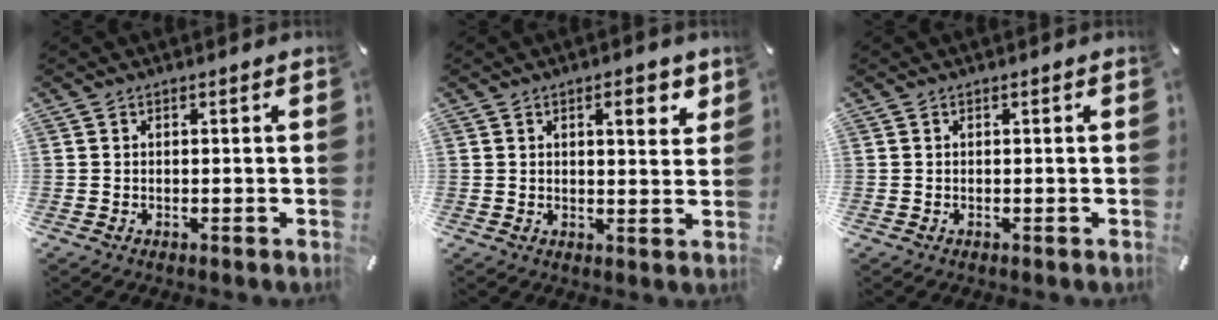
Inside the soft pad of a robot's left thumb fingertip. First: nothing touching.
{"total": 5.6, "force": [2.8, 1.9, 4.4], "torque": [-0.060, -0.008, 0.041]}
{"total": 0.0}